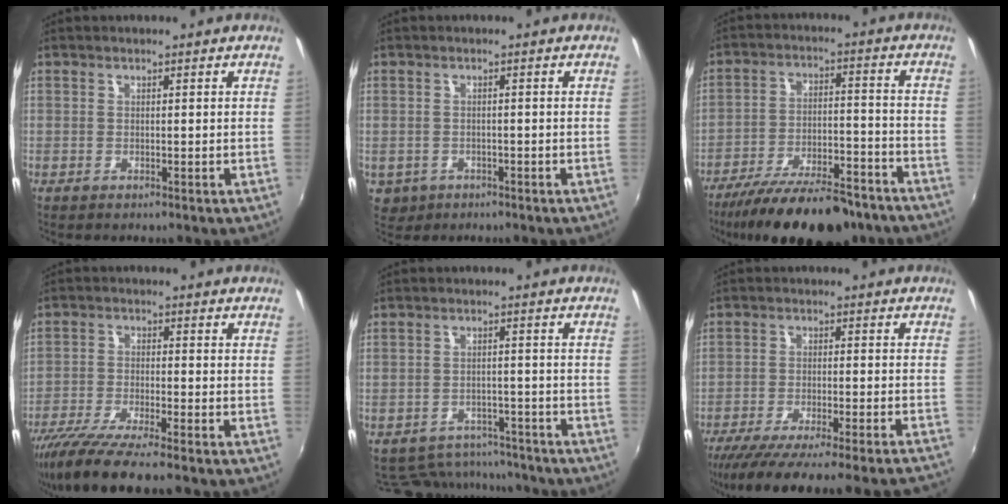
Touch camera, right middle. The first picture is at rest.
{"total": 5.3, "force": [-1.9, 4.5, 2.0], "torque": [-0.053, -0.011, -0.019]}
{"total": 21.0, "force": [-16.9, 6.1, 10.8], "torque": [-0.195, -0.027, -0.249]}
{"total": 11.3, "force": [-9.4, 0.6, 6.2], "torque": [-0.134, -0.039, -0.166]}
{"total": 12.7, "force": [-10.8, 5.8, 3.1], "torque": [-0.080, 0.017, -0.138]}
{"total": 20.6, "force": [-18.7, -0.3, 8.7], "torque": [-0.154, -0.044, -0.271]}